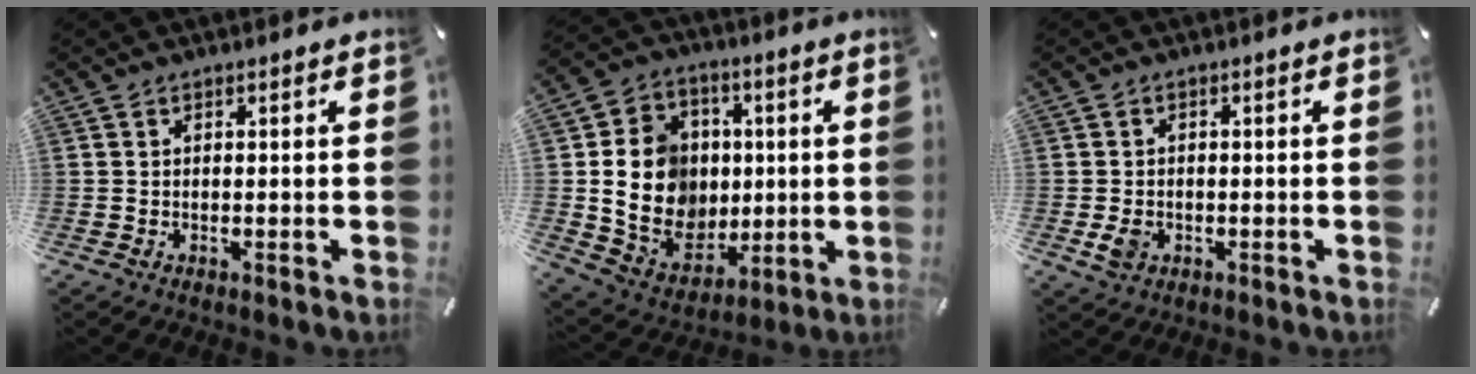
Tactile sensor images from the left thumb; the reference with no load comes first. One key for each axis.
{"total": 16.4, "fx": 1.2, "fy": 14.4, "fz": 7.6, "tx": -0.148, "ty": -0.003, "tz": 0.037}
{"total": 3.1, "fx": -0.8, "fy": 2.4, "fz": 1.8, "tx": -0.044, "ty": -0.002, "tz": -0.017}